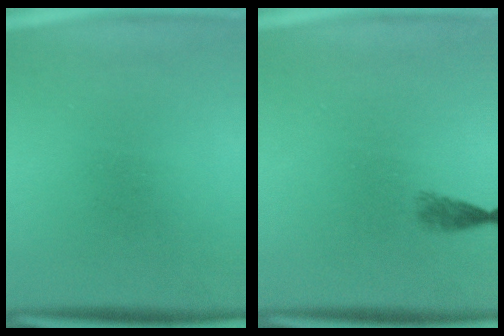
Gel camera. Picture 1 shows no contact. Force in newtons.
{"total": 1.3}